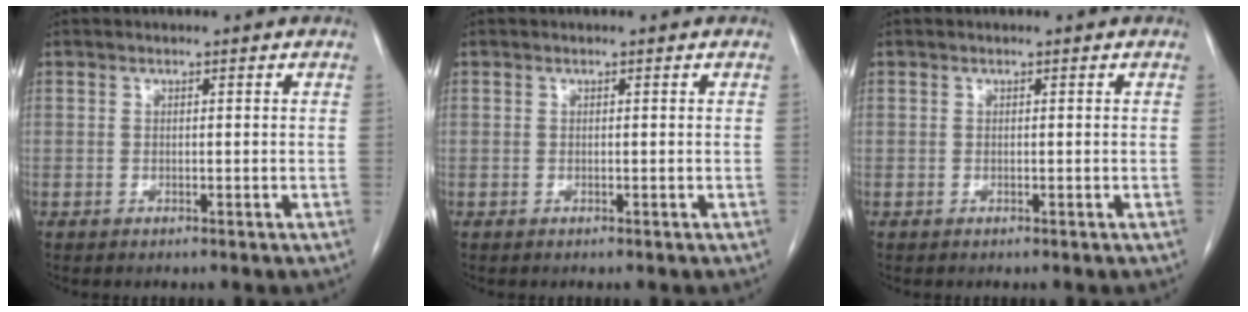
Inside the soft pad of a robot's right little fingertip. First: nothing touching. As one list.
[{"total": 0.0}, {"total": 0.0}]